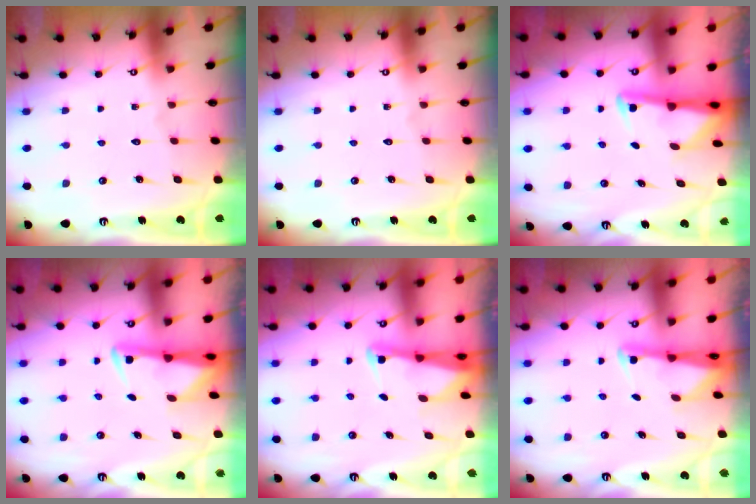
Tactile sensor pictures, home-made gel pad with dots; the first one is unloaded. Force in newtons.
{"total": 0.0}
{"total": 2.8, "press": 2.7, "slide": 0.7}
{"total": 2.9, "press": 2.8, "slide": 0.5}
{"total": 2.4, "press": 2.4, "slide": 0.3}
{"total": 2.0, "press": 2.0, "slide": 0.3}